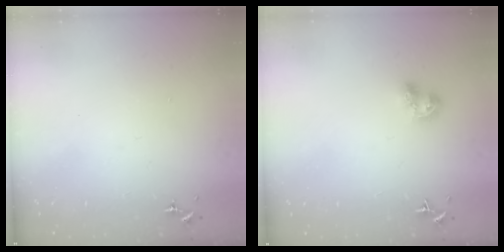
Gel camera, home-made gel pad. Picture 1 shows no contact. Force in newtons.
{"total": 7.1, "press": 7.1, "slide": 0.8}